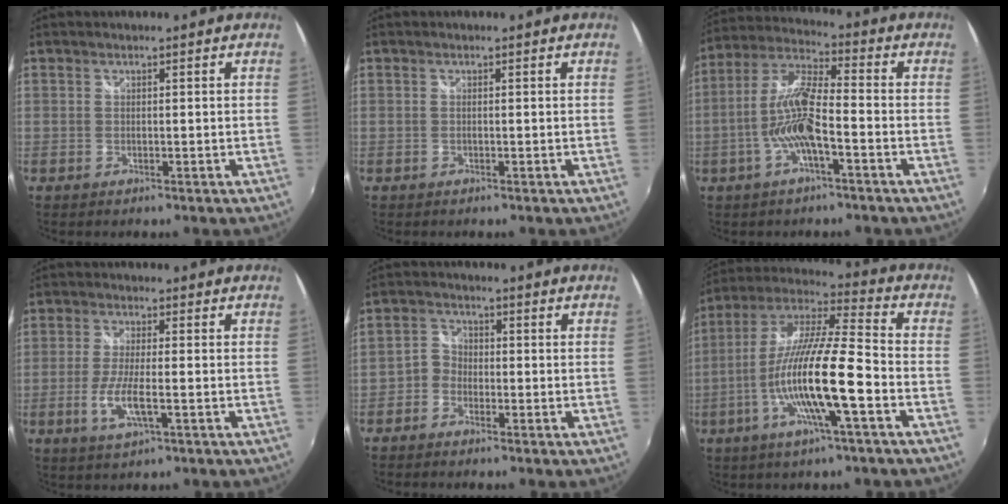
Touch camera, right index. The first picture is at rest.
{"total": 0.6, "force": [-0.3, -0.1, 0.5], "torque": [-0.009, 0.001, -0.006]}
{"total": 10.9, "force": [-3.5, 2.2, 10.1], "torque": [-0.213, 0.003, -0.064]}
{"total": 6.6, "force": [-2.1, 1.4, 6.1], "torque": [-0.127, -0.011, -0.043]}
{"total": 3.1, "force": [-1.9, 2.3, 0.9], "torque": [-0.020, 0.010, -0.043]}
{"total": 17.6, "force": [-5.7, 1.7, 16.5], "torque": [-0.301, -0.016, -0.112]}